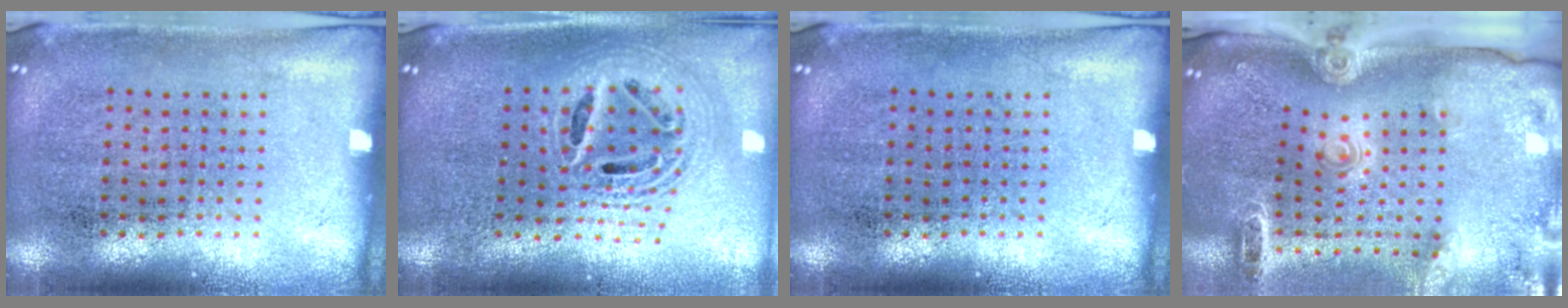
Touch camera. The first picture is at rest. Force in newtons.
{"total": 2.2, "press": 1.7, "slide": 1.4}
{"total": 0.0}
{"total": 2.9, "press": 2.0, "slide": 2.0}